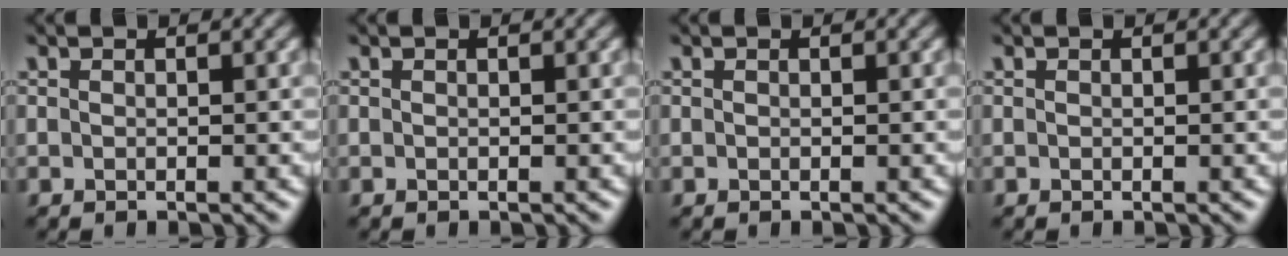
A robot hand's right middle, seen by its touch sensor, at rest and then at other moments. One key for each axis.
{"total": 0.0}
{"total": 0.0}
{"total": 0.0}